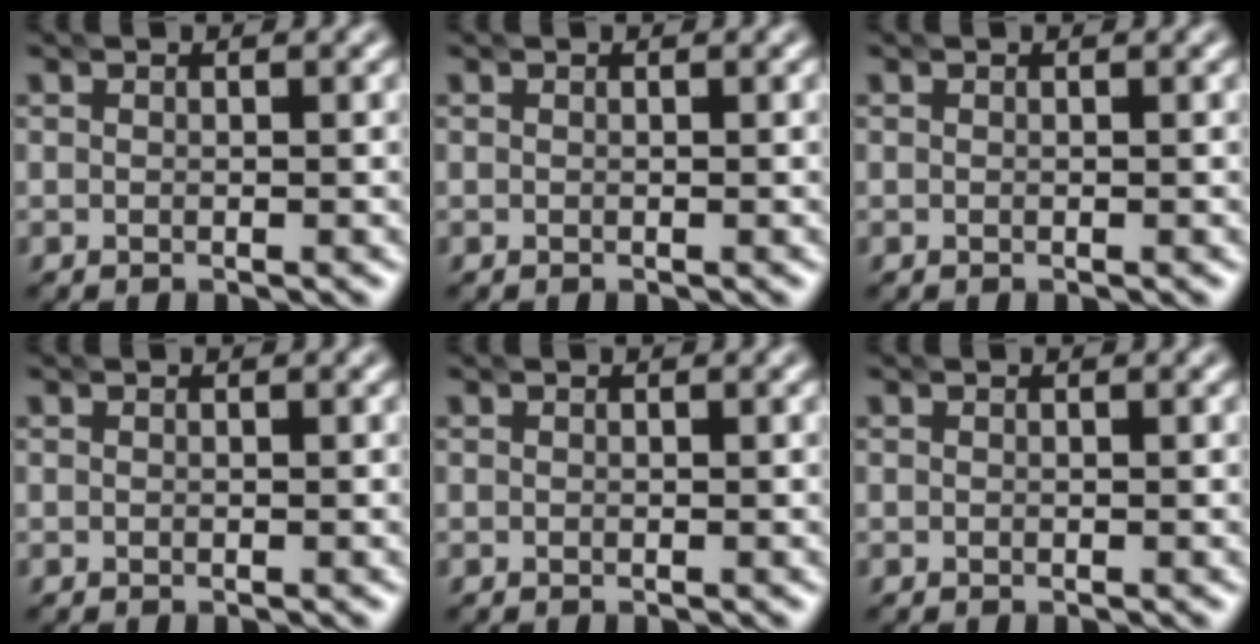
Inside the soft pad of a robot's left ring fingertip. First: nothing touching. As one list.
[{"total": 0.0}, {"total": 0.0}, {"total": 0.0}, {"total": 0.0}, {"total": 0.0}]